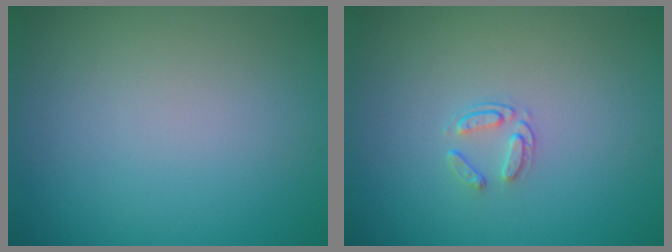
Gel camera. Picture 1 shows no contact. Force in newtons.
{"total": 1.4, "press": 0.9, "slide": 1.1}